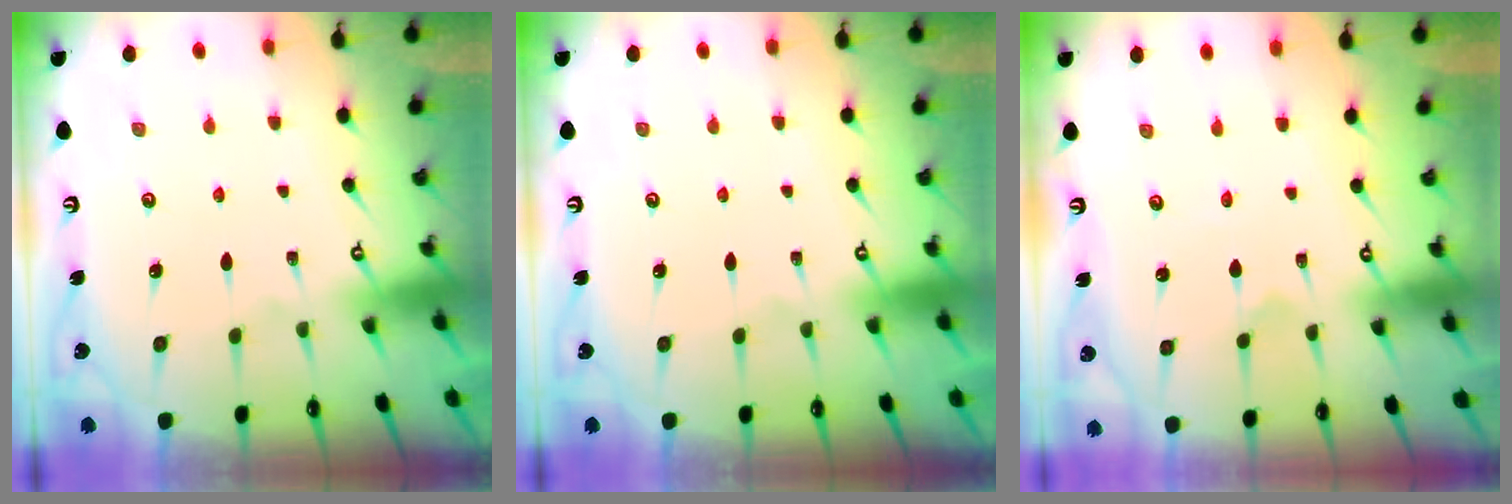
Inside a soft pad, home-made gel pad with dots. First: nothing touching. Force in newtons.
{"total": 0.0}
{"total": 0.0}